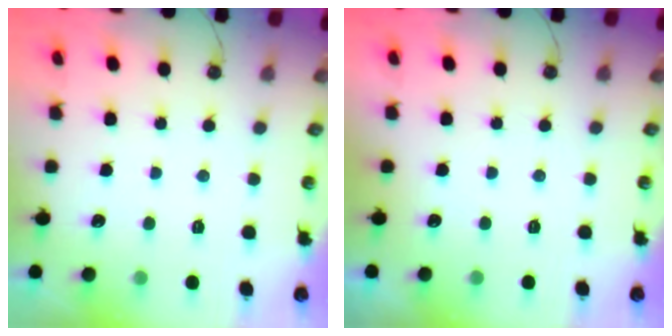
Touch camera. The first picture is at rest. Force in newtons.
{"total": 0.0}